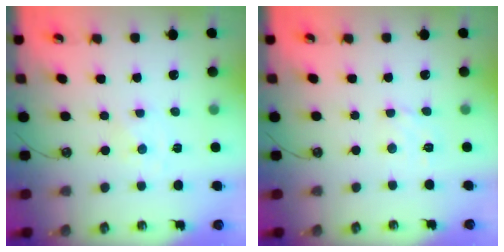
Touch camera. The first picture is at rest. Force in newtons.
{"total": 3.0, "press": 3.0, "slide": 0.3}